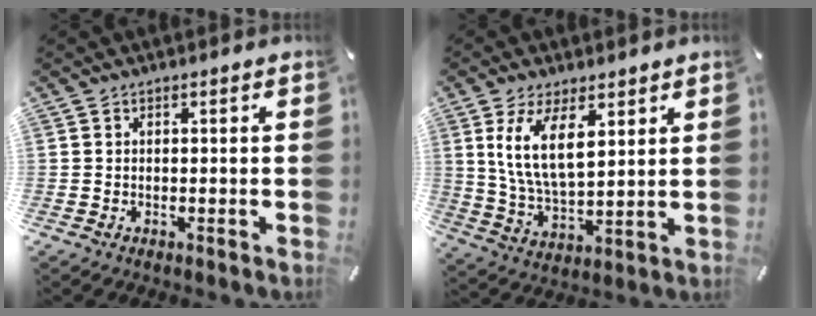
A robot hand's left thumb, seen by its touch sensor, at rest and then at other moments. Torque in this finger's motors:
{"motor_torque": [0.70, 1.02, 1.48, -1.27, 0.23]}